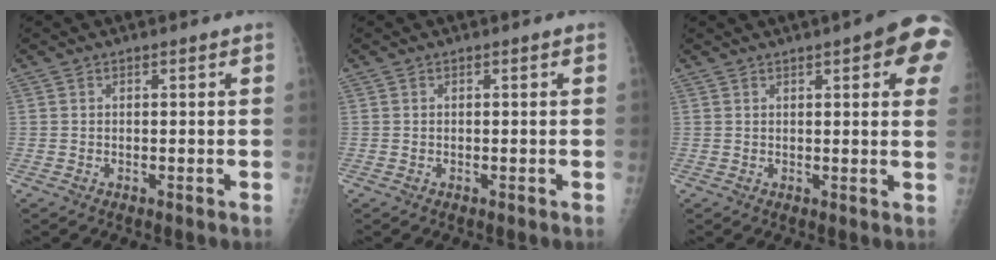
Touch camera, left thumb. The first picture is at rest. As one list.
[{"total": 0.0}, {"total": 10.5, "force": [4.3, 2.6, 9.2], "torque": [-0.087, -0.006, 0.042]}]